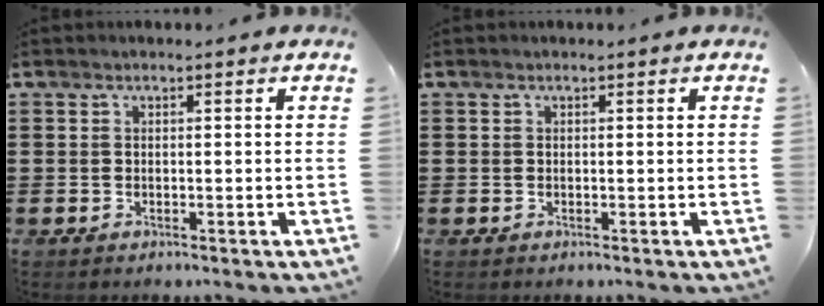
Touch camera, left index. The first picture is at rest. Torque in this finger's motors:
{"motor_torque": [0.00, 0.00, -0.01, 0.00]}